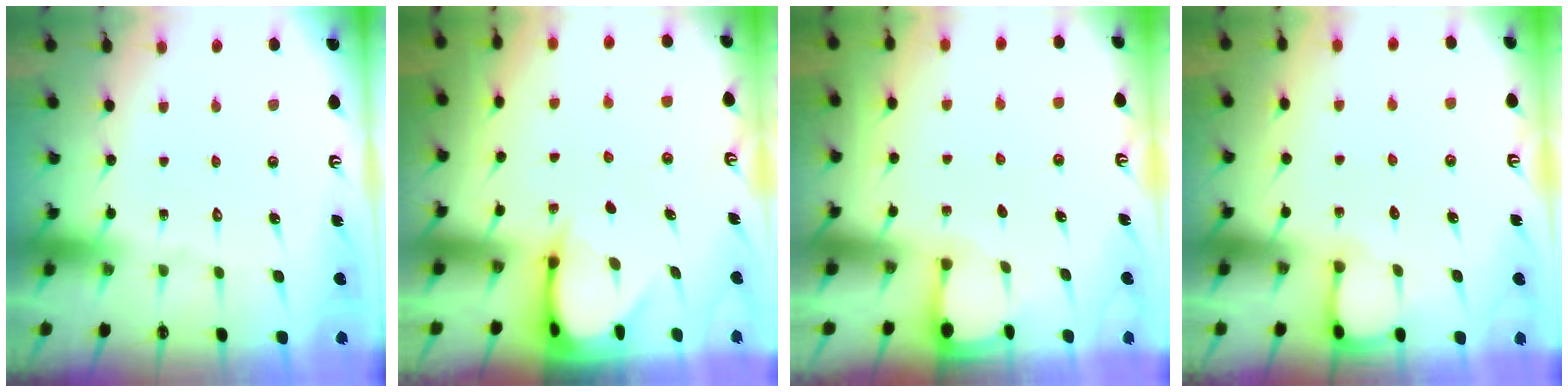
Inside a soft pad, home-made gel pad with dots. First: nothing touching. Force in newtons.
{"total": 3.4, "press": 3.4, "slide": 0.4}
{"total": 1.6, "press": 1.5, "slide": 0.3}
{"total": 3.6, "press": 3.6, "slide": 0.3}